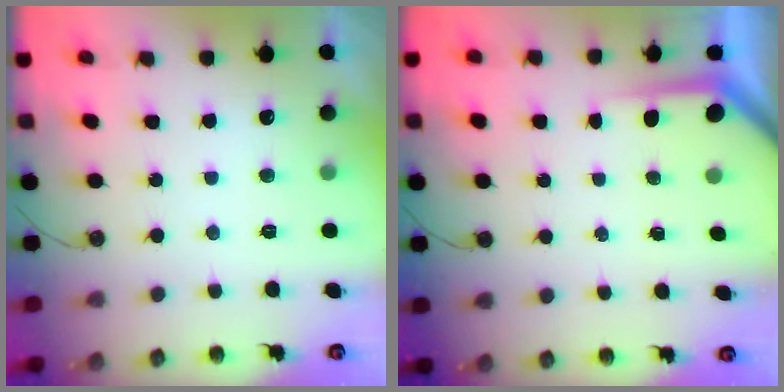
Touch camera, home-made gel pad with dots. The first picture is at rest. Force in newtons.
{"total": 3.2, "press": 3.2, "slide": 0.4}